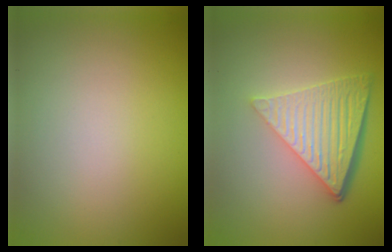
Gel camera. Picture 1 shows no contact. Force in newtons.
{"total": 6.6, "press": 4.4, "slide": 4.9}